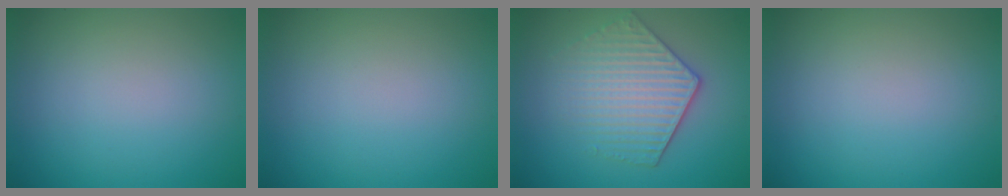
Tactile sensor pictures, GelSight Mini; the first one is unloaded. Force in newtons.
{"total": 0.0}
{"total": 4.5, "press": 3.8, "slide": 2.3}
{"total": 0.0}